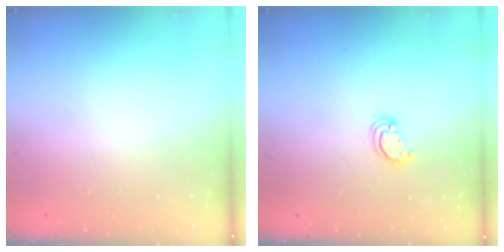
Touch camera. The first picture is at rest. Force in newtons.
{"total": 3.3, "press": 3.3, "slide": 0.2}